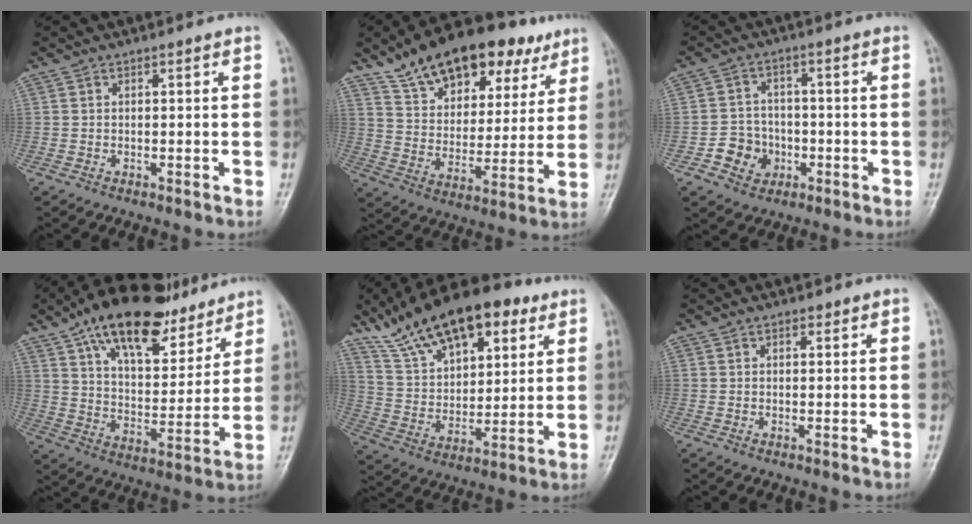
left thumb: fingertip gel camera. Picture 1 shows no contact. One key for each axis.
{"total": 19.9, "fx": 12.4, "fy": 10.6, "fz": 11.3, "tx": -0.146, "ty": -0.023, "tz": 0.206}
{"total": 6.7, "fx": -2.2, "fy": 6.0, "fz": 2.1, "tx": -0.003, "ty": 0.017, "tz": -0.037}
{"total": 21.8, "fx": 15.2, "fy": 9.3, "fz": 12.5, "tx": -0.168, "ty": -0.049, "tz": 0.252}
{"total": 21.5, "fx": 13.0, "fy": 10.4, "fz": 13.7, "tx": -0.205, "ty": -0.024, "tz": 0.231}
{"total": 1.0, "fx": 0.6, "fy": 0.6, "fz": 0.4, "tx": -0.002, "ty": -0.002, "tz": 0.006}